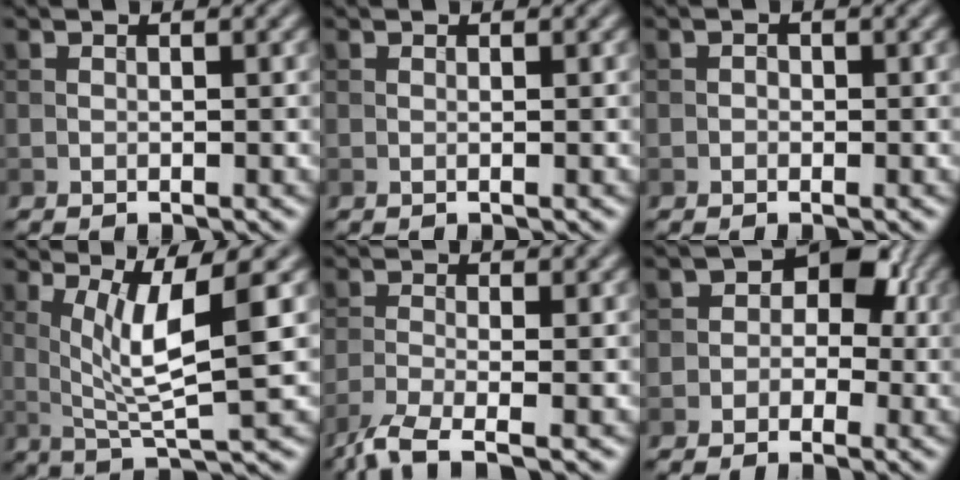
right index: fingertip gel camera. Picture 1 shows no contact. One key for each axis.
{"total": 0.0}
{"total": 0.6, "fx": -0.2, "fy": 0.5, "fz": 0.2, "tx": 0.001, "ty": -0.002, "tz": -0.005}
{"total": 6.5, "fx": 1.4, "fy": 1.2, "fz": 6.2, "tx": -0.111, "ty": -0.007, "tz": 0.031}
{"total": 3.9, "fx": -2.8, "fy": 0.8, "fz": 2.5, "tx": -0.051, "ty": -0.011, "tz": -0.070}
{"total": 3.9, "fx": -0.1, "fy": 3.3, "fz": 2.1, "tx": 0.017, "ty": 0.011, "tz": -0.026}